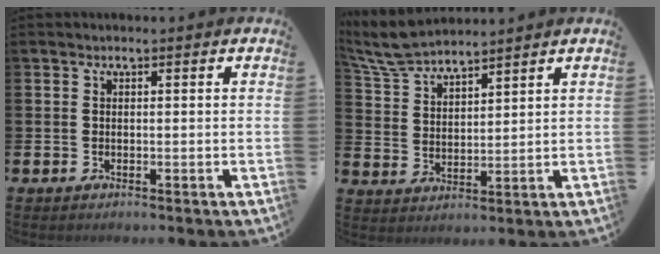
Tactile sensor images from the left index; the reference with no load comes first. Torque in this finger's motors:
{"motor_torque": [0.21, -0.34, 0.50, 0.21]}